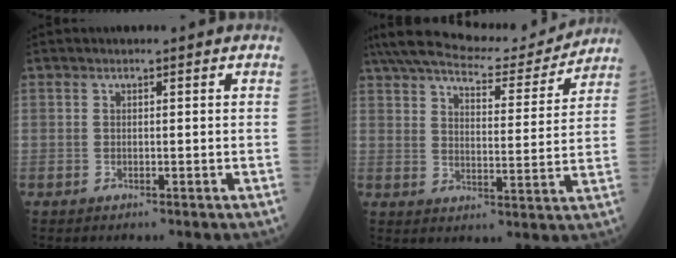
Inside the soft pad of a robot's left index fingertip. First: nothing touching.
{"total": 18.3, "force": [16.4, 3.9, 7.2], "torque": [-0.124, 0.011, 0.234]}